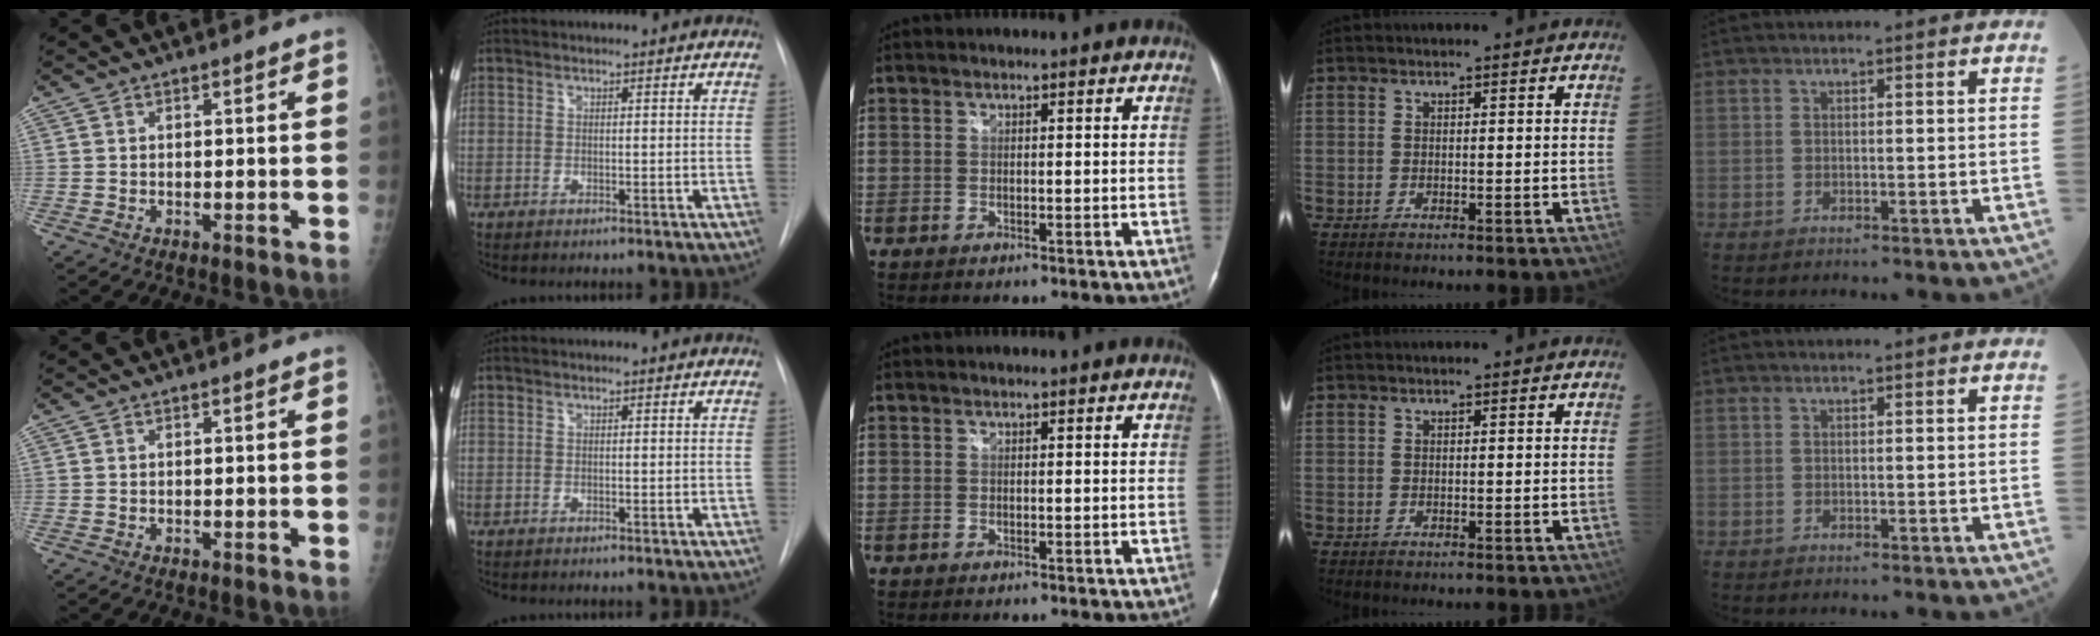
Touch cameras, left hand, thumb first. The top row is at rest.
{}